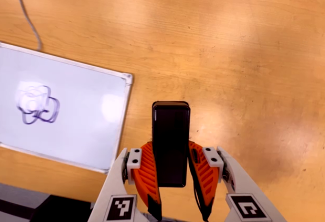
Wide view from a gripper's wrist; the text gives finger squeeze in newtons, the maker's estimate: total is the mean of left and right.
{"total": 6.2, "left": 4.1, "right": 8.2}